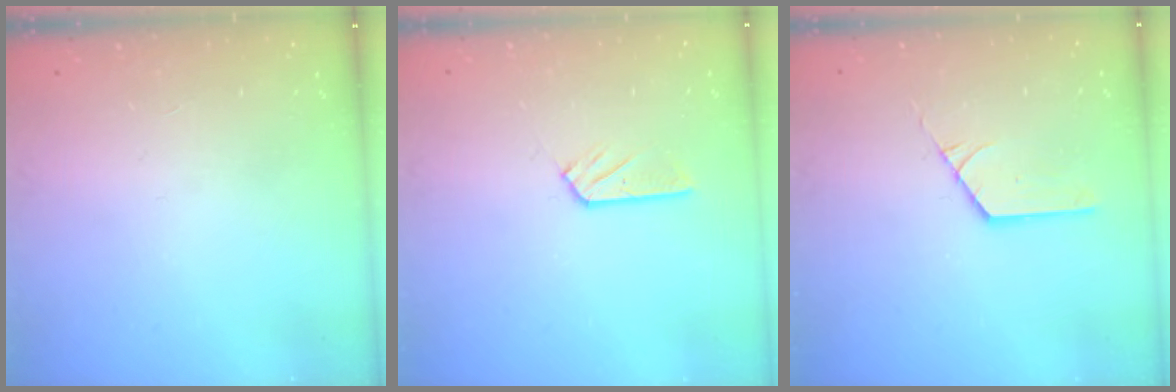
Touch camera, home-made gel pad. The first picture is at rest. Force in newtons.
{"total": 4.8, "press": 4.8, "slide": 0.4}
{"total": 2.4, "press": 2.3, "slide": 0.3}